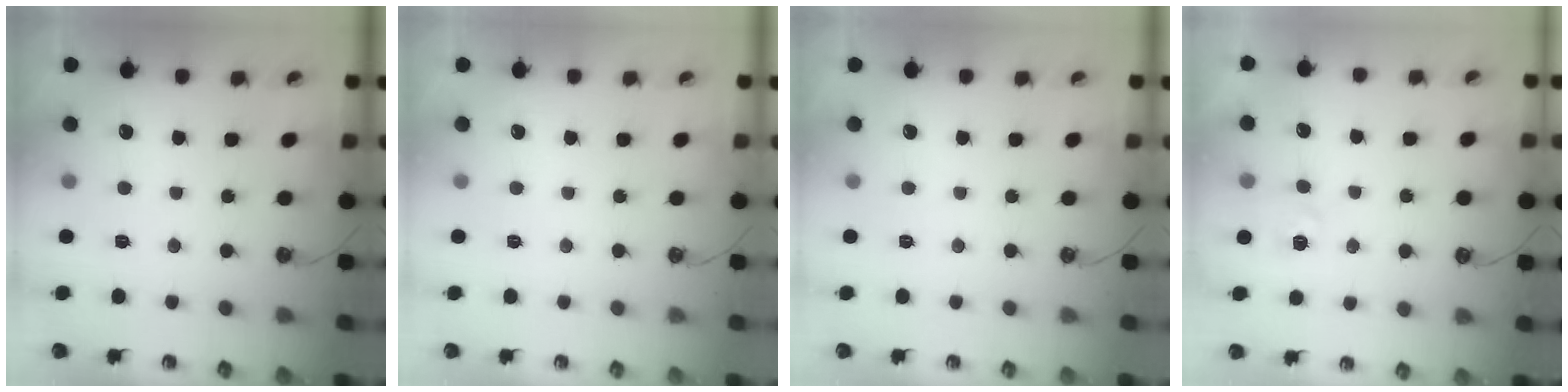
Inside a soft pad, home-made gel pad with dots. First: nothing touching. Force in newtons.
{"total": 0.0}
{"total": 0.0}
{"total": 3.5, "press": 3.4, "slide": 0.4}